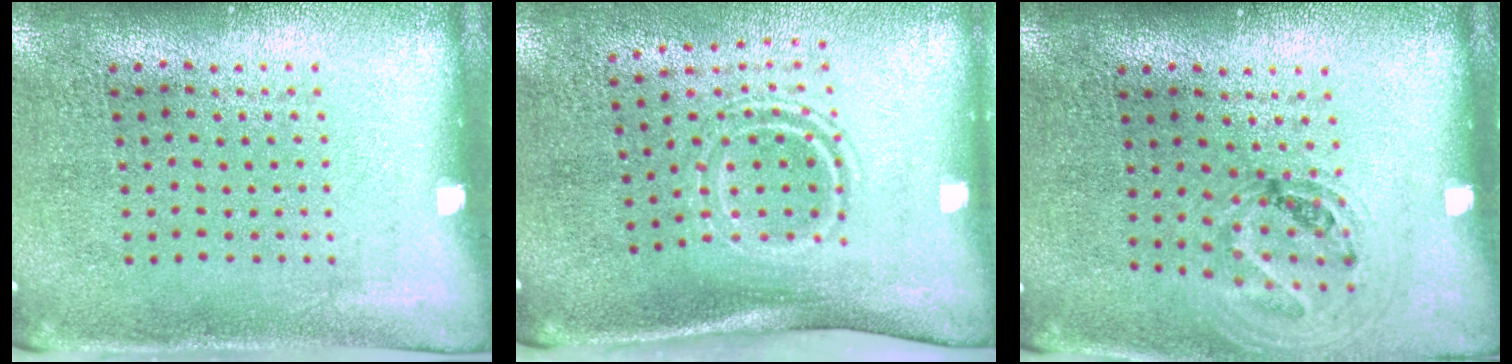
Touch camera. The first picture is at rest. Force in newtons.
{"total": 1.7, "press": 1.1, "slide": 1.3}
{"total": 1.0, "press": 1.0, "slide": 0.1}